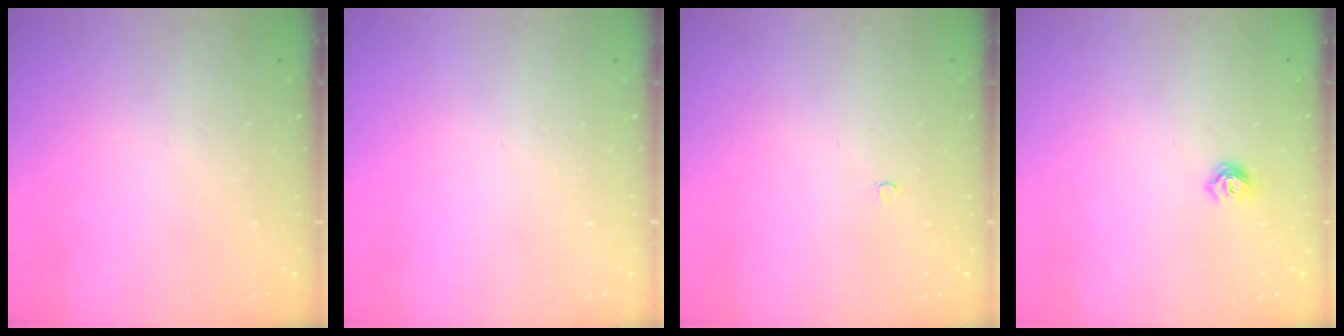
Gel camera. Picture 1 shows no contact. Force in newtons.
{"total": 0.0}
{"total": 2.1, "press": 2.1, "slide": 0.2}
{"total": 5.9, "press": 5.8, "slide": 1.0}